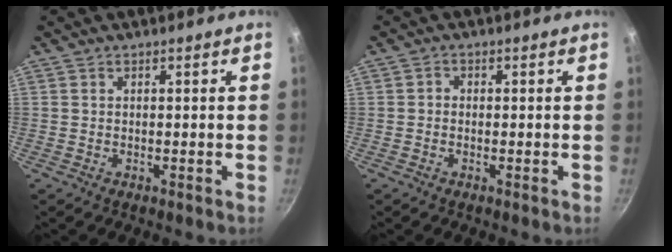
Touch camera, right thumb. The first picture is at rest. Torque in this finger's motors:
{"motor_torque": [-0.16, -0.08, -0.16, 0.03, -0.06]}